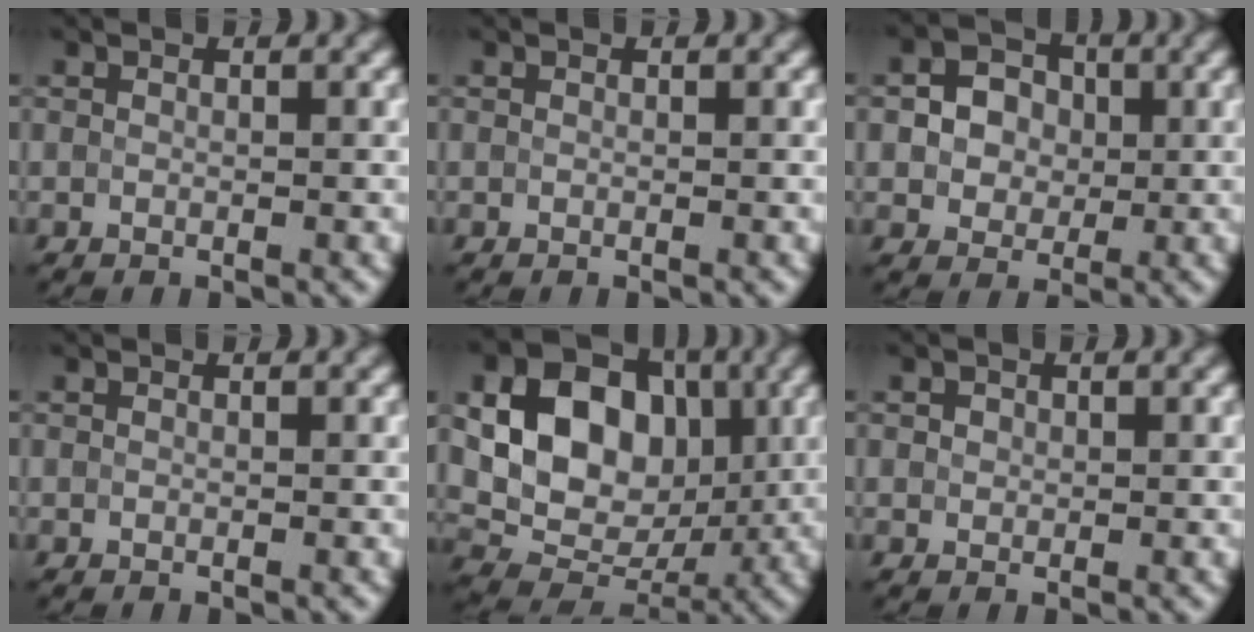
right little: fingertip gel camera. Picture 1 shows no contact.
{"total": 0.0}
{"total": 3.8, "force": [0.2, 3.2, 2.0], "torque": [-0.033, 0.005, -0.010]}
{"total": 0.0}
{"total": 15.5, "force": [2.9, 12.1, 9.2], "torque": [-0.184, 0.047, 0.052]}
{"total": 0.9, "force": [0.3, 0.8, 0.4], "torque": [-0.004, 0.006, 0.000]}